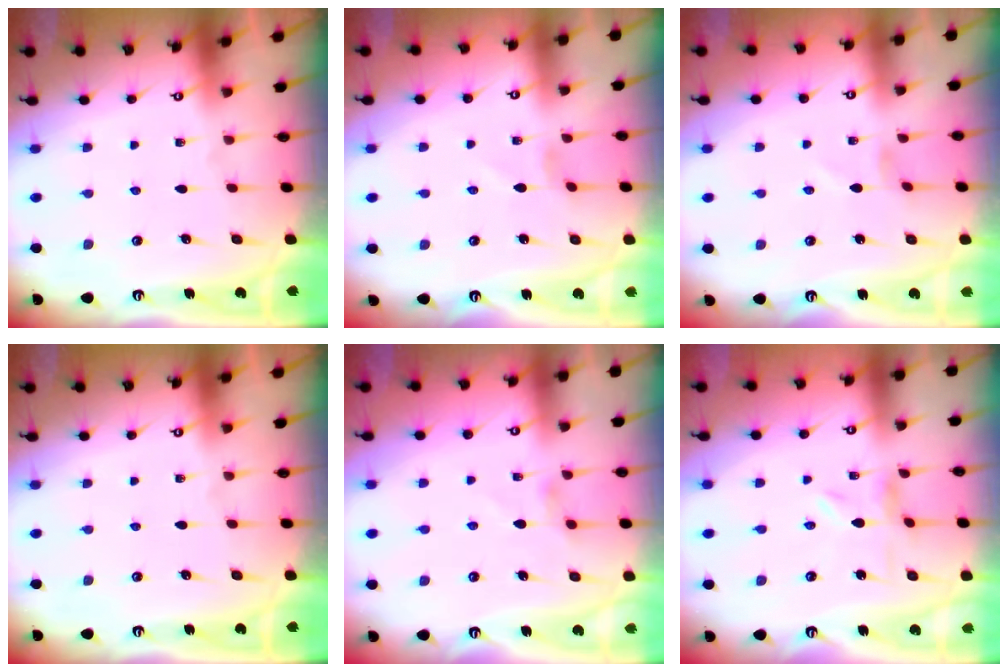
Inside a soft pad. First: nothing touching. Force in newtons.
{"total": 1.0, "press": 1.0, "slide": 0.3}
{"total": 0.0}
{"total": 0.0}
{"total": 1.8, "press": 1.8, "slide": 0.4}
{"total": 0.8, "press": 0.8, "slide": 0.2}